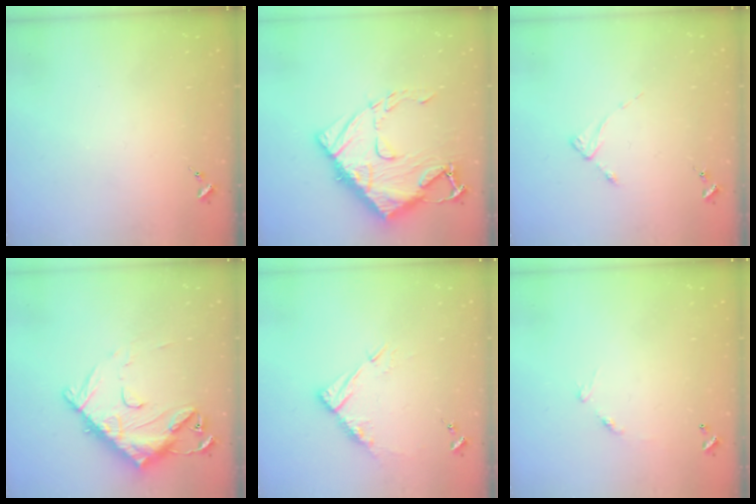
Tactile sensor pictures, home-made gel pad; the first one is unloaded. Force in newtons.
{"total": 18.3, "press": 18.2, "slide": 2.1}
{"total": 2.5, "press": 2.5, "slide": 0.3}
{"total": 16.1, "press": 16.0, "slide": 1.6}
{"total": 10.2, "press": 10.1, "slide": 0.9}
{"total": 7.0, "press": 7.0, "slide": 0.5}